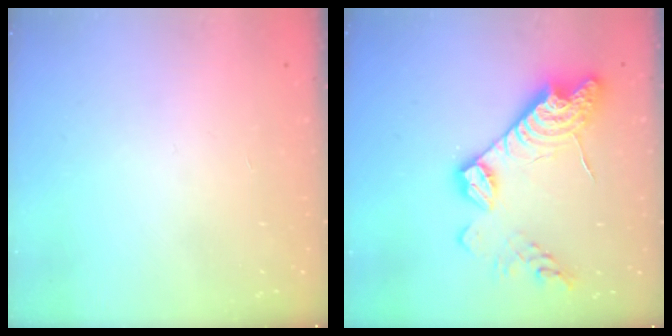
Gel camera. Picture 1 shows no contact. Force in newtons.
{"total": 18.6, "press": 18.5, "slide": 1.5}